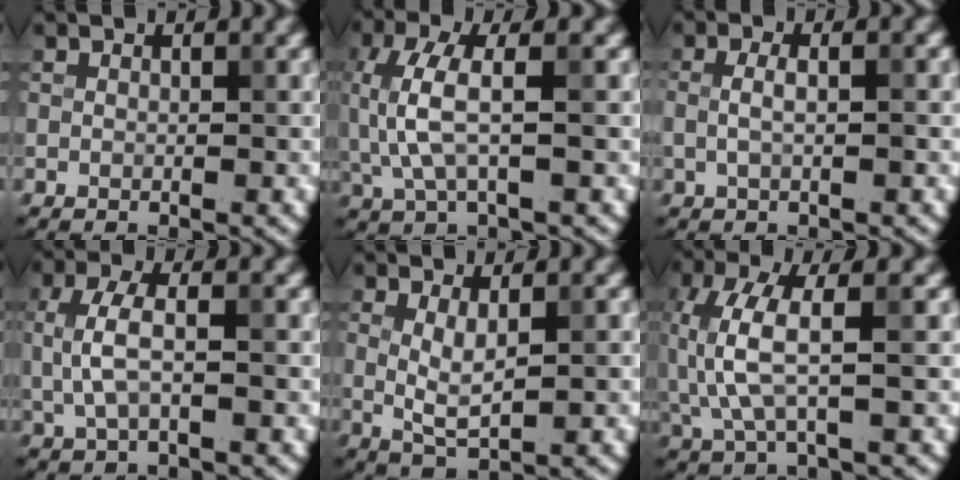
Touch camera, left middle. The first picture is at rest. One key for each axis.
{"total": 4.9, "fx": 0.3, "fy": 1.5, "fz": 4.6, "tx": -0.114, "ty": 0.003, "tz": 0.005}
{"total": 2.1, "fx": 0.2, "fy": 0.7, "fz": 2.0, "tx": -0.035, "ty": -0.003, "tz": -0.002}
{"total": 3.7, "fx": 0.1, "fy": 1.5, "fz": 3.4, "tx": -0.077, "ty": 0.006, "tz": 0.001}
{"total": 2.6, "fx": 0.5, "fy": 0.6, "fz": 2.5, "tx": -0.050, "ty": -0.007, "tz": 0.013}
{"total": 5.4, "fx": 0.1, "fy": 1.4, "fz": 5.2, "tx": -0.128, "ty": 0.007, "tz": 0.003}